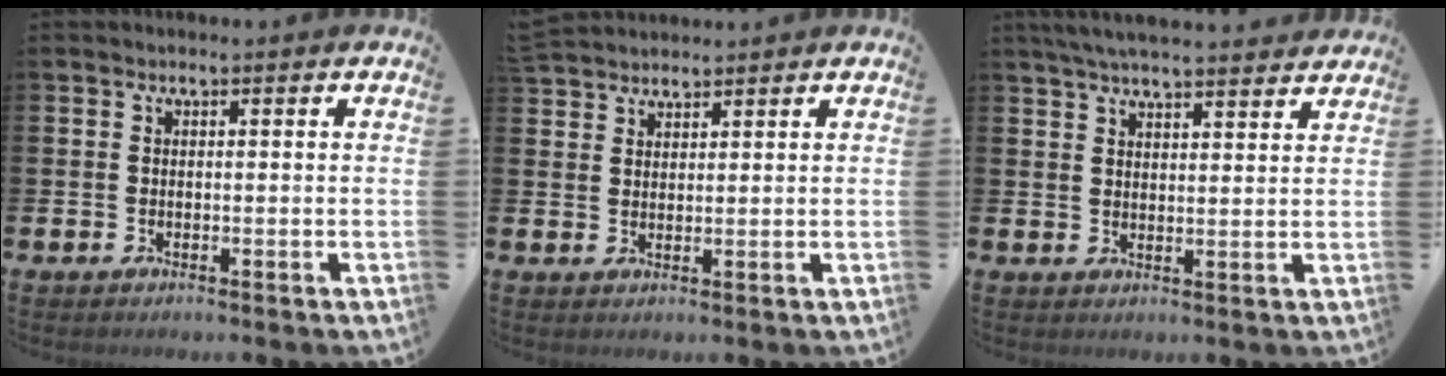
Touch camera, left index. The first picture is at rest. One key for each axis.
{"total": 2.8, "fx": 2.7, "fy": 0.5, "fz": -0.2, "tx": -0.002, "ty": -0.010, "tz": 0.052}
{"total": 5.0, "fx": 4.8, "fy": 0.4, "fz": 1.3, "tx": -0.036, "ty": -0.016, "tz": 0.087}